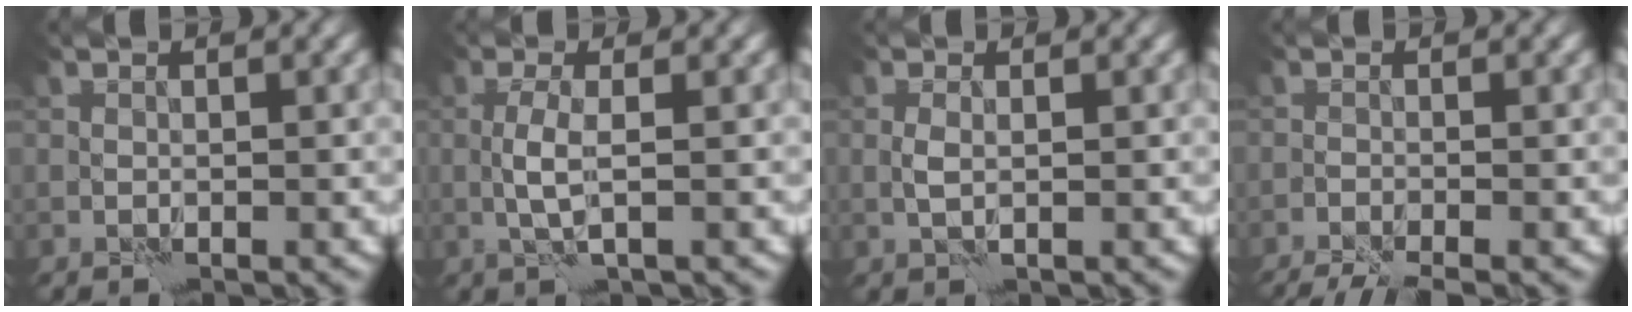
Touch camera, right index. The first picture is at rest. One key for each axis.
{"total": 2.1, "fx": 0.2, "fy": 0.1, "fz": 2.1, "tx": -0.044, "ty": 0.002, "tz": 0.001}
{"total": 0.9, "fx": 0.4, "fy": 0.2, "fz": 0.8, "tx": -0.020, "ty": -0.002, "tz": 0.006}
{"total": 4.3, "fx": -3.5, "fy": 0.6, "fz": 2.4, "tx": -0.042, "ty": -0.024, "tz": -0.061}